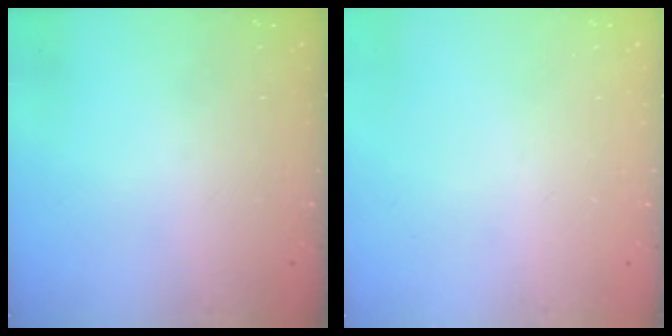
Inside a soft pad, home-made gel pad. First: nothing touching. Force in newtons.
{"total": 0.0}